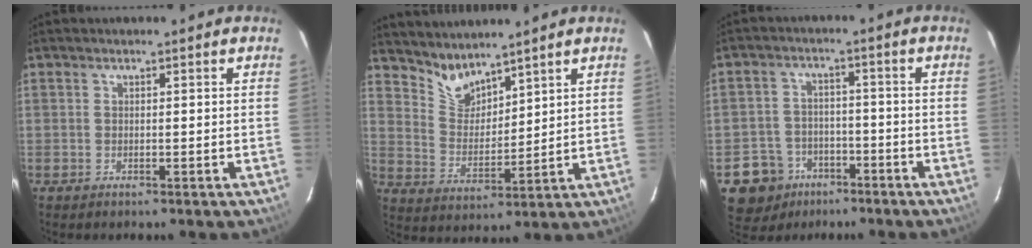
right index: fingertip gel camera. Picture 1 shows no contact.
{"total": 6.9, "force": [6.3, 2.2, 1.8], "torque": [-0.030, -0.004, 0.130]}
{"total": 9.4, "force": [-5.3, 7.6, 1.4], "torque": [-0.057, 0.027, -0.073]}